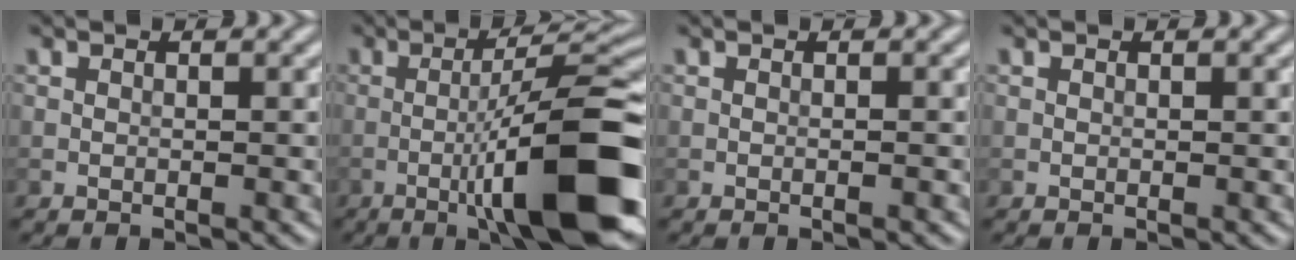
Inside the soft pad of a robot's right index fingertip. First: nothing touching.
{"total": 12.9, "force": [-4.0, 2.3, 12.1], "torque": [-0.178, 0.012, -0.060]}
{"total": 0.5, "force": [-0.1, 0.0, 0.5], "torque": [-0.008, -0.002, -0.006]}
{"total": 0.0}